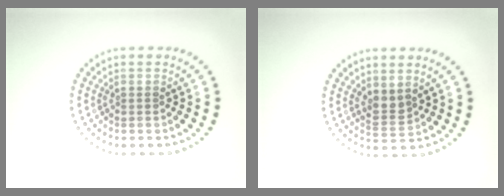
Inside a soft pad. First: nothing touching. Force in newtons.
{"total": 1.9, "press": 1.6, "slide": 1.0}